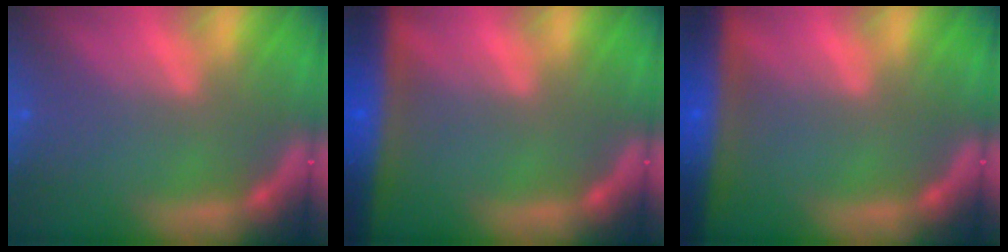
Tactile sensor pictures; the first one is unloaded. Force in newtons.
{"total": 9.5}
{"total": 10.0}